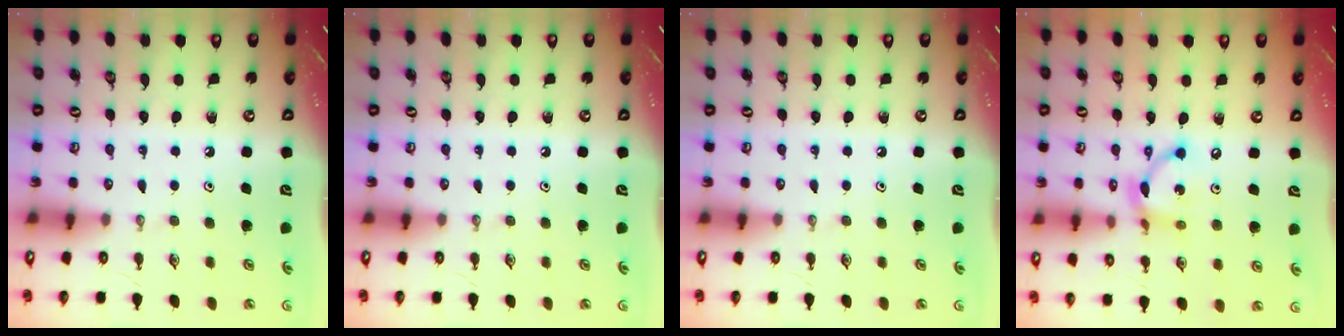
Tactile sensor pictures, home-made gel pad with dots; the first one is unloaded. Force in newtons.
{"total": 0.0}
{"total": 0.0}
{"total": 11.0, "press": 11.0, "slide": 0.6}